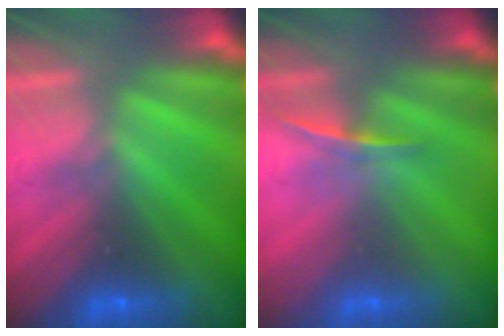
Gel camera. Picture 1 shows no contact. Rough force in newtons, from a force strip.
{"total": 1.1}